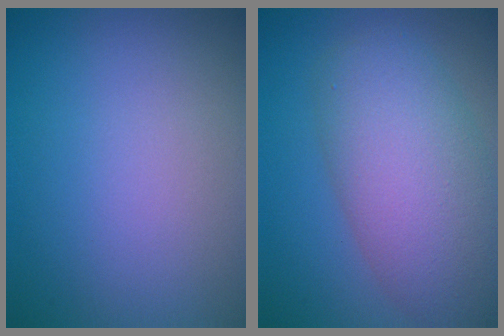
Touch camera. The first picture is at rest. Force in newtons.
{"total": 8.5, "press": 8.5, "slide": 0.5}